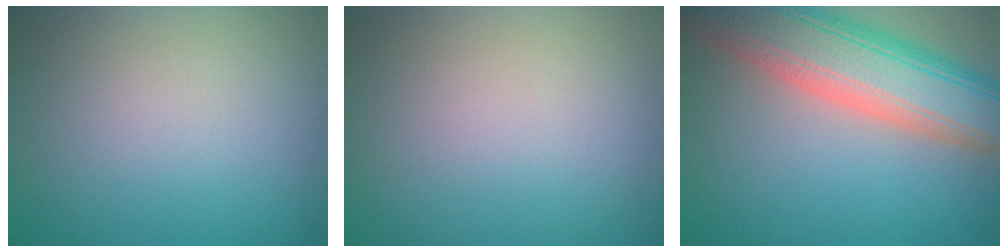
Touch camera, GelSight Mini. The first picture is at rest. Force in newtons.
{"total": 0.0}
{"total": 10.9, "press": 10.8, "slide": 0.8}